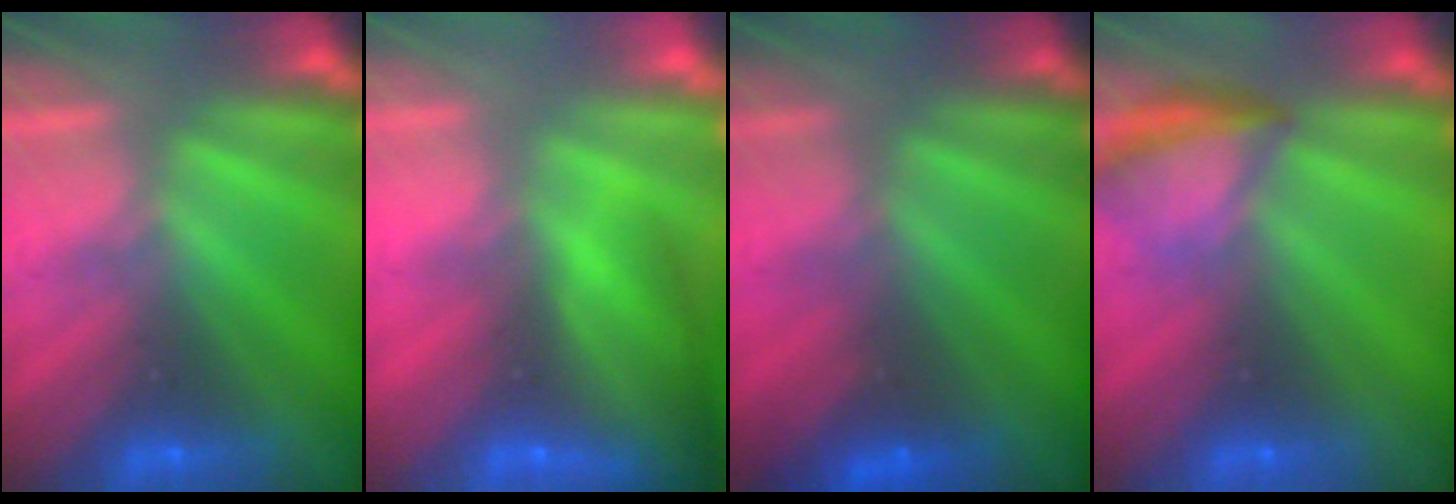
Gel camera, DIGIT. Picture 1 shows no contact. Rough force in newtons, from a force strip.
{"total": 10.4}
{"total": 1.5}
{"total": 7.1}